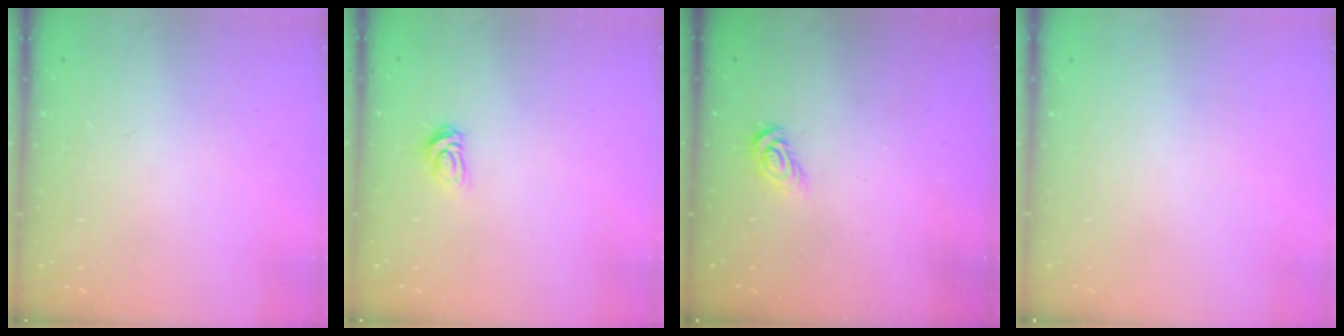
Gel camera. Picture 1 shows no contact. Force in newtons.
{"total": 4.6, "press": 4.6, "slide": 0.5}
{"total": 3.8, "press": 3.8, "slide": 0.4}
{"total": 0.0}